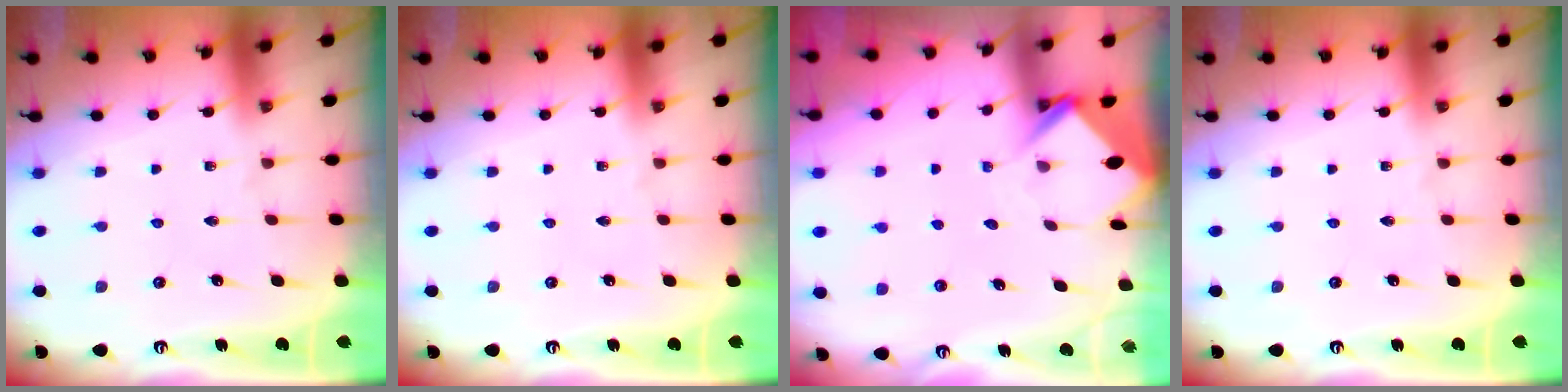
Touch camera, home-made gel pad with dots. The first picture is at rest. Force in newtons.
{"total": 0.0}
{"total": 3.9, "press": 3.9, "slide": 0.4}
{"total": 0.0}